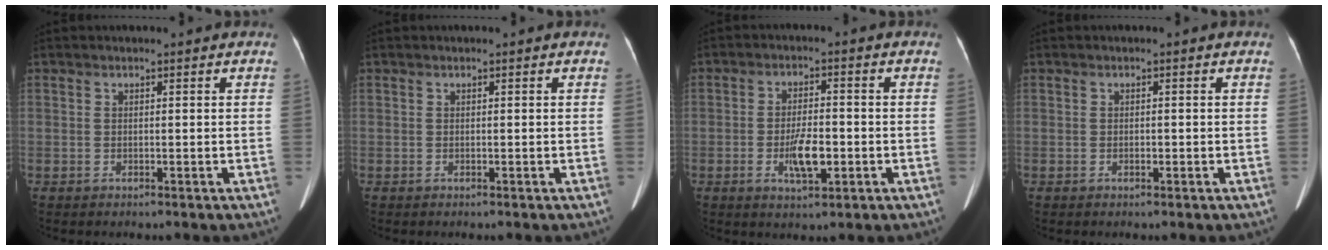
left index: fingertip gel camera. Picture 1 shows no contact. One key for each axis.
{"total": 0.0}
{"total": 5.6, "fx": -1.7, "fy": 1.8, "fz": 5.1, "tx": -0.096, "ty": -0.003, "tz": -0.026}
{"total": 0.6, "fx": -0.3, "fy": 0.3, "fz": 0.5, "tx": -0.008, "ty": 0.001, "tz": -0.003}